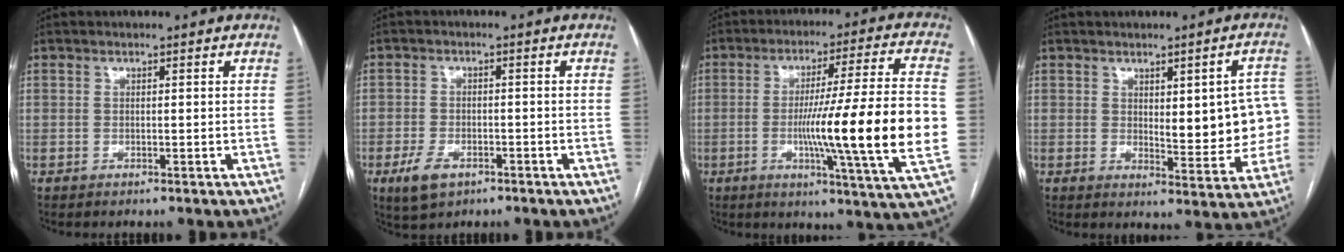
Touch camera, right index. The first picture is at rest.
{"total": 4.8, "force": [-2.7, 2.7, 2.9], "torque": [-0.061, -0.003, -0.044]}
{"total": 20.9, "force": [-2.8, -1.4, 20.6], "torque": [-0.281, -0.010, -0.050]}
{"total": 10.9, "force": [0.7, 3.4, 10.3], "torque": [-0.115, 0.008, 0.015]}